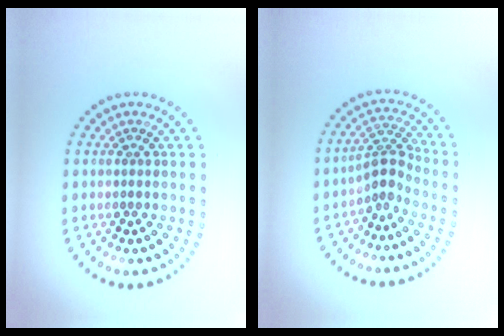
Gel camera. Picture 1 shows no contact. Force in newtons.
{"total": 2.6, "press": 1.9, "slide": 1.8}